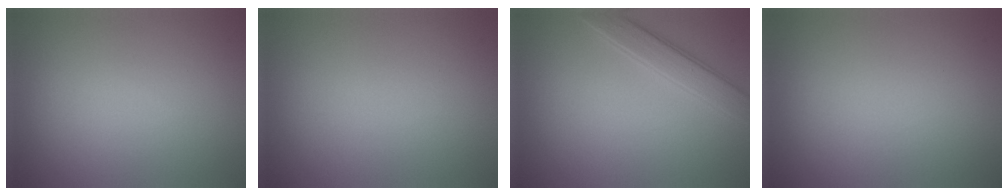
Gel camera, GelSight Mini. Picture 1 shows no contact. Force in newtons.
{"total": 0.0}
{"total": 2.8, "press": 2.8, "slide": 0.1}
{"total": 0.0}